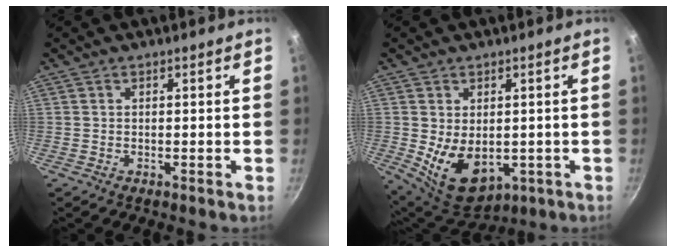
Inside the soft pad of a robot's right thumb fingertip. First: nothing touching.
{"total": 11.0, "force": [-1.2, 7.3, 8.2], "torque": [-0.113, -0.017, 0.008]}